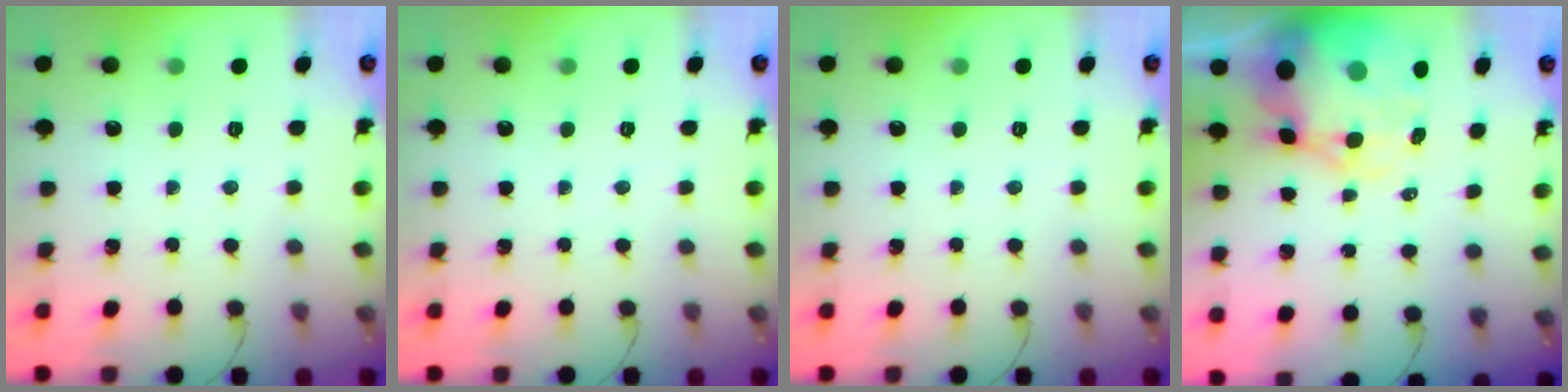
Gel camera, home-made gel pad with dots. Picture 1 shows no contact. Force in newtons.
{"total": 0.0}
{"total": 0.0}
{"total": 15.2, "press": 14.7, "slide": 4.0}